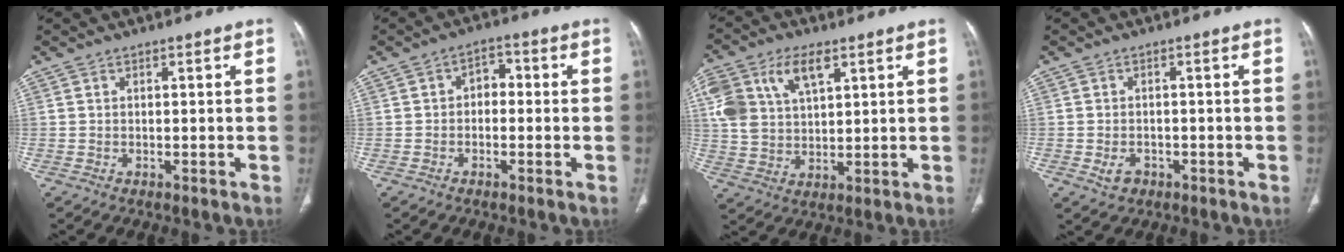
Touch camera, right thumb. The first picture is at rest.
{"total": 3.7, "force": [-0.3, 2.7, 2.5], "torque": [-0.022, 0.019, -0.017]}
{"total": 13.2, "force": [5.8, 7.6, 9.2], "torque": [-0.186, 0.000, 0.115]}
{"total": 2.9, "force": [-1.2, 2.2, 1.5], "torque": [-0.022, 0.005, -0.014]}